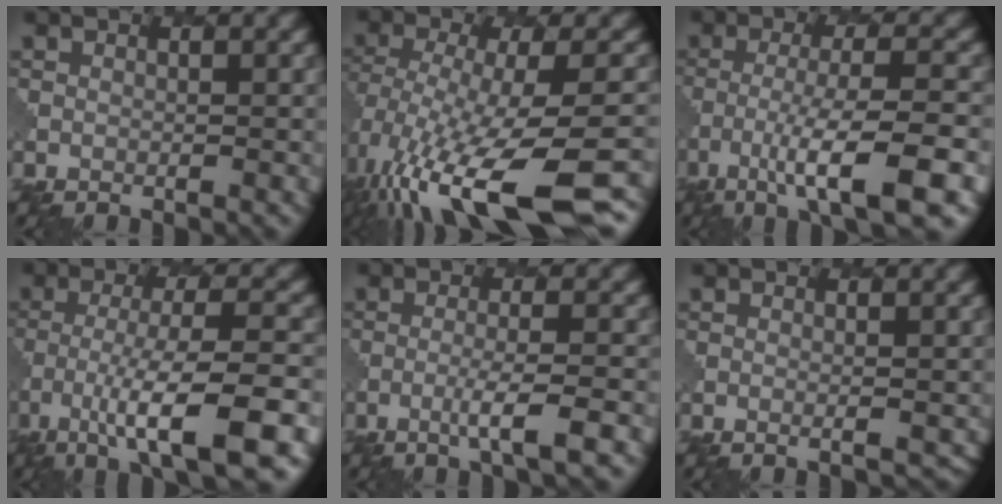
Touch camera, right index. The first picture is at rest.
{"total": 13.3, "force": [-6.9, 4.3, 10.6], "torque": [-0.214, -0.020, -0.091]}
{"total": 9.0, "force": [-4.4, 1.6, 7.7], "torque": [-0.126, -0.002, -0.075]}
{"total": 9.9, "force": [-4.9, 2.0, 8.4], "torque": [-0.137, -0.002, -0.082]}
{"total": 3.5, "force": [-1.4, 0.2, 3.2], "torque": [-0.048, 0.006, -0.037]}
{"total": 1.9, "force": [-0.4, 0.7, 1.7], "torque": [-0.009, 0.007, -0.003]}